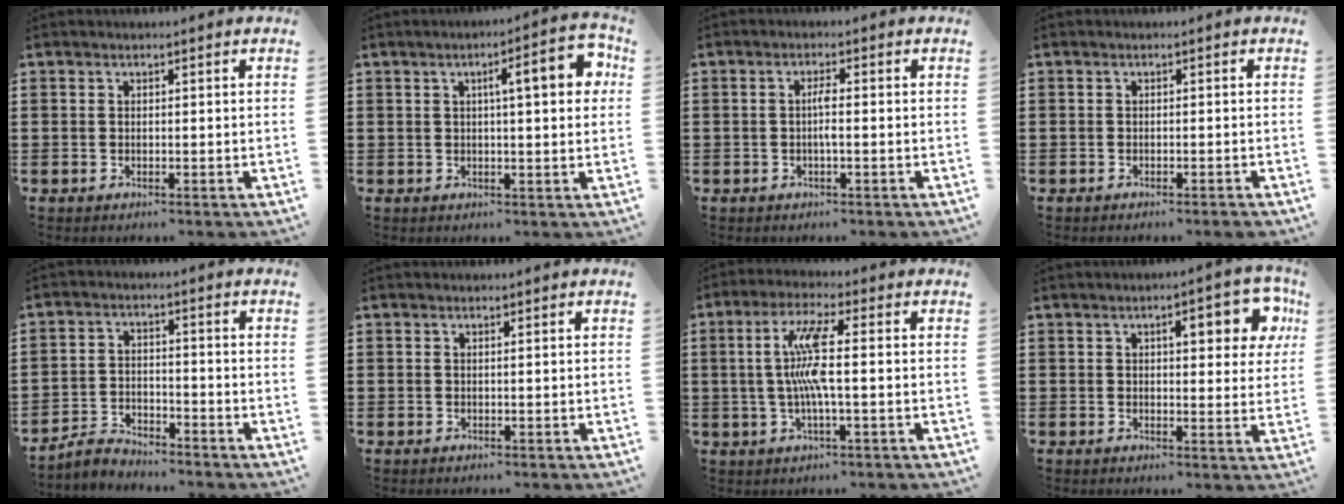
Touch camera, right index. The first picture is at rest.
{"total": 7.4, "force": [1.9, 1.6, 6.9], "torque": [-0.103, -0.004, 0.021]}
{"total": 2.2, "force": [-0.4, 0.2, 2.1], "torque": [-0.049, -0.001, -0.011]}
{"total": 0.8, "force": [-0.7, -0.1, 0.3], "torque": [-0.007, -0.003, -0.014]}
{"total": 3.2, "force": [-3.2, 0.7, 0.3], "torque": [-0.012, 0.008, -0.066]}
{"total": 0.0}
{"total": 7.8, "force": [0.0, 0.9, 7.7], "torque": [-0.171, -0.009, -0.014]}
{"total": 6.8, "force": [2.5, 2.1, 6.0], "torque": [-0.081, -0.005, 0.032]}